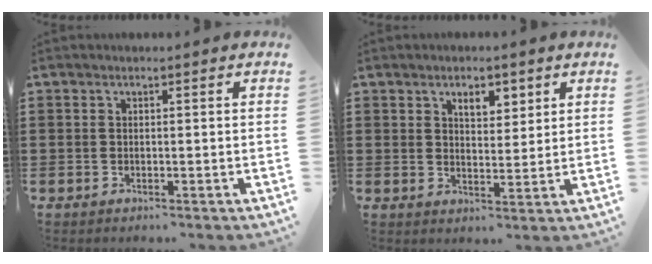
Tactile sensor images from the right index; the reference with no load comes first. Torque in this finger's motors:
{"motor_torque": [0.16, 0.01, 0.31, 0.04]}